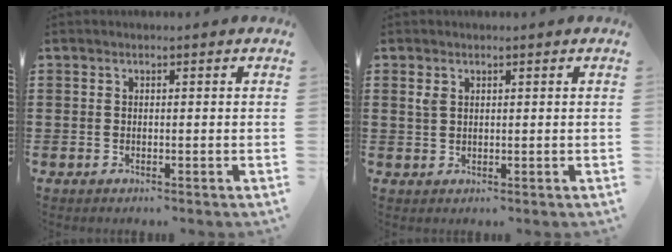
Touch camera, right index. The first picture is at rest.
{"total": 1.6, "force": [0.9, 1.0, 0.9], "torque": [-0.021, 0.005, 0.016]}